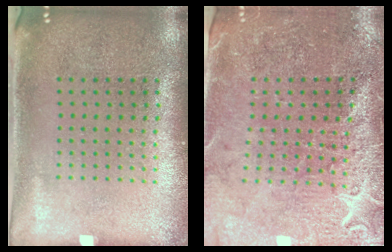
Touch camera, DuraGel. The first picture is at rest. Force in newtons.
{"total": 3.1, "press": 3.1, "slide": 0.6}